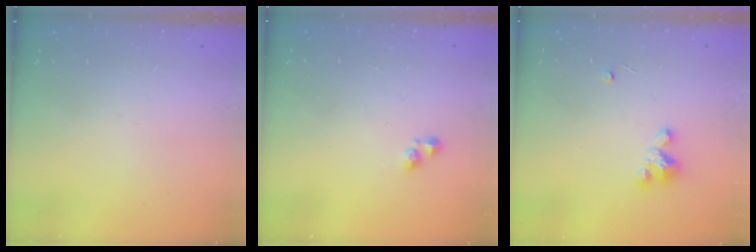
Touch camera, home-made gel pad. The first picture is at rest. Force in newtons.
{"total": 3.4, "press": 3.4, "slide": 0.1}
{"total": 3.5, "press": 3.5, "slide": 0.2}